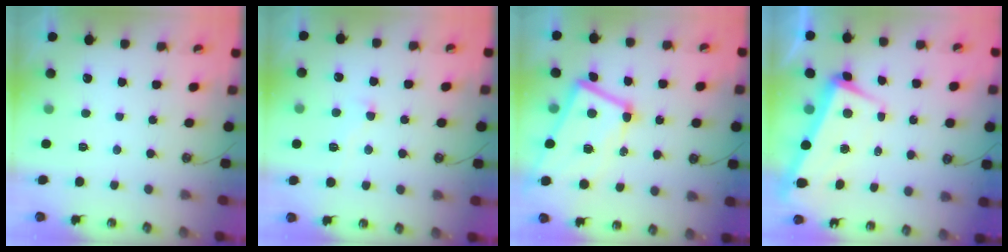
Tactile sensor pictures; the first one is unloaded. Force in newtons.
{"total": 0.8, "press": 0.7, "slide": 0.4}
{"total": 8.6, "press": 8.6, "slide": 0.9}
{"total": 2.1, "press": 0.6, "slide": 2.0}